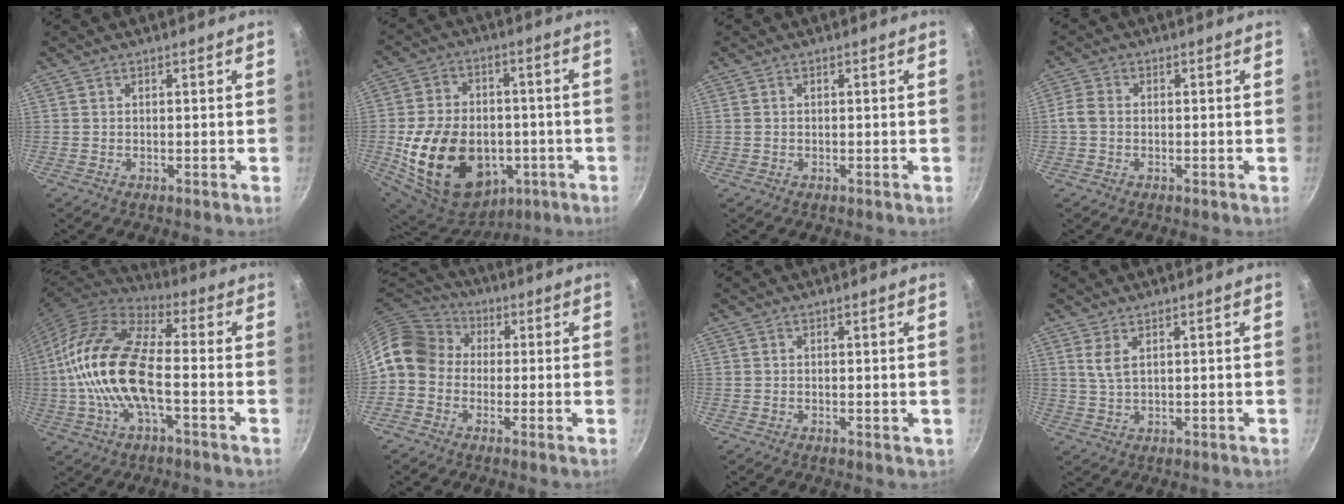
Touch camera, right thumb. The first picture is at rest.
{"total": 24.0, "force": [-4.8, 17.4, 15.8], "torque": [-0.271, 0.029, -0.053]}
{"total": 0.0}
{"total": 3.2, "force": [-0.5, 2.5, 2.0], "torque": [-0.040, 0.010, -0.015]}
{"total": 18.7, "force": [-2.2, 8.1, 16.7], "torque": [-0.318, 0.032, -0.055]}
{"total": 11.8, "force": [0.7, 9.9, 6.3], "torque": [-0.091, 0.033, -0.011]}
{"total": 0.6, "force": [0.2, 0.4, 0.4], "torque": [-0.001, -0.003, 0.002]}
{"total": 3.2, "force": [1.4, 1.4, 2.6], "torque": [-0.049, -0.011, 0.030]}